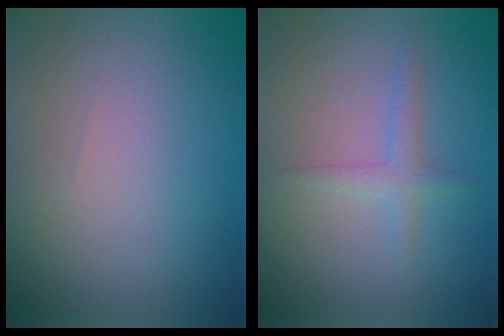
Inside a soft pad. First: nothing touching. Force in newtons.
{"total": 1.5, "press": 1.5, "slide": 0.1}